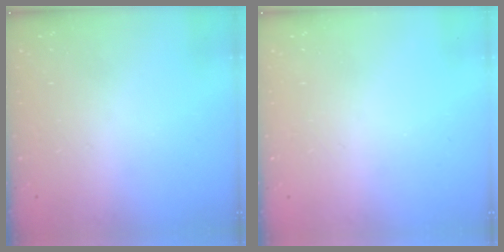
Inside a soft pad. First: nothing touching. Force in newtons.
{"total": 0.0}